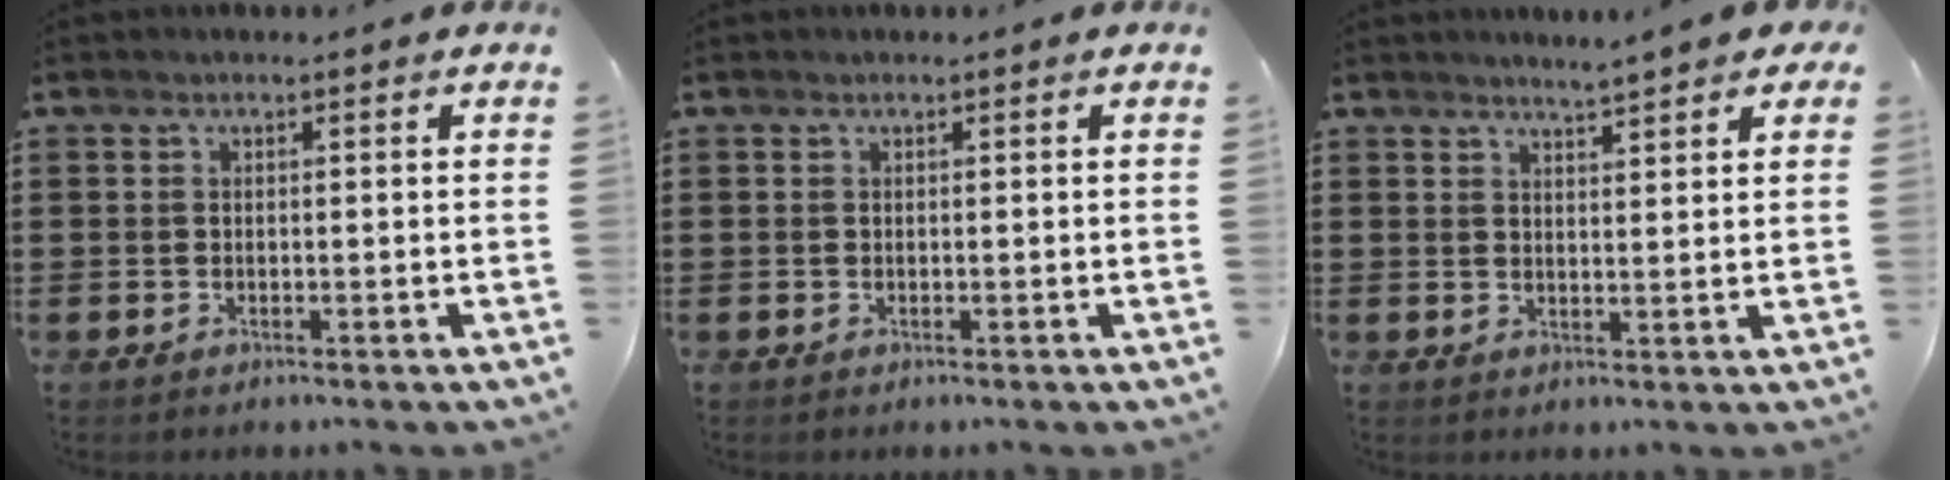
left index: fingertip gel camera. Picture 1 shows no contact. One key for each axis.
{"total": 0.0}
{"total": 2.6, "fx": 2.5, "fy": -0.1, "fz": 0.8, "tx": -0.025, "ty": -0.002, "tz": 0.045}